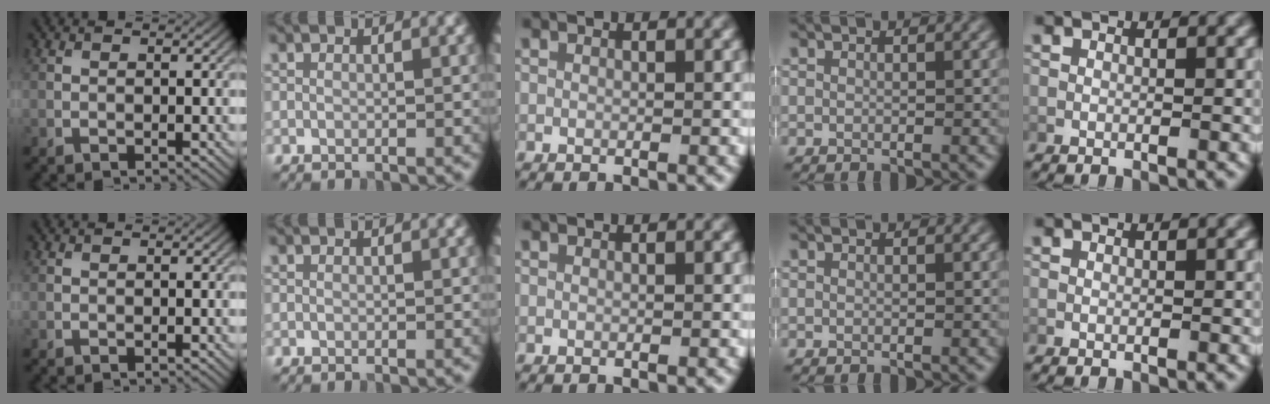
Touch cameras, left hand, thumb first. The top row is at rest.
{}